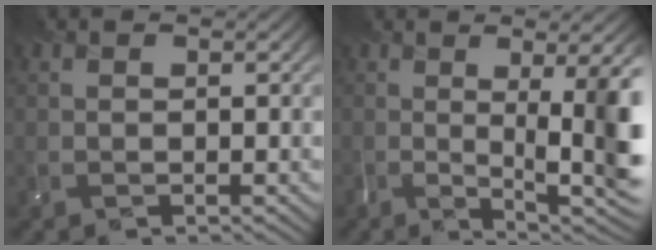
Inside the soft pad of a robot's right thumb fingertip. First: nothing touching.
{"total": 9.2, "force": [-1.5, 1.9, 8.9], "torque": [-0.093, -0.003, -0.028]}